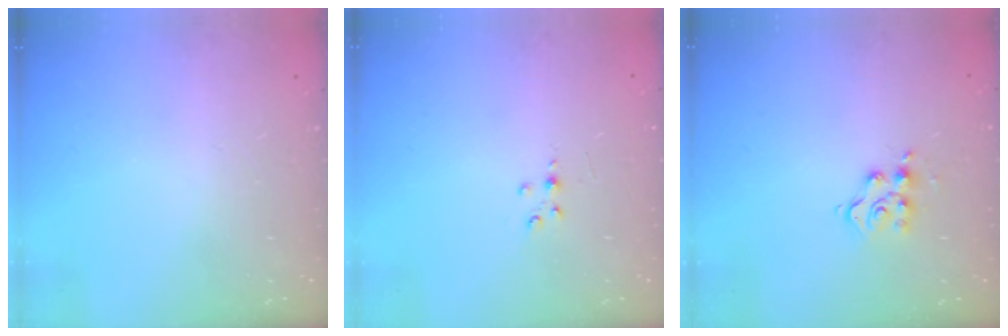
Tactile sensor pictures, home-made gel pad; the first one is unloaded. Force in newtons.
{"total": 2.7, "press": 2.7, "slide": 0.4}
{"total": 9.1, "press": 9.1, "slide": 0.5}